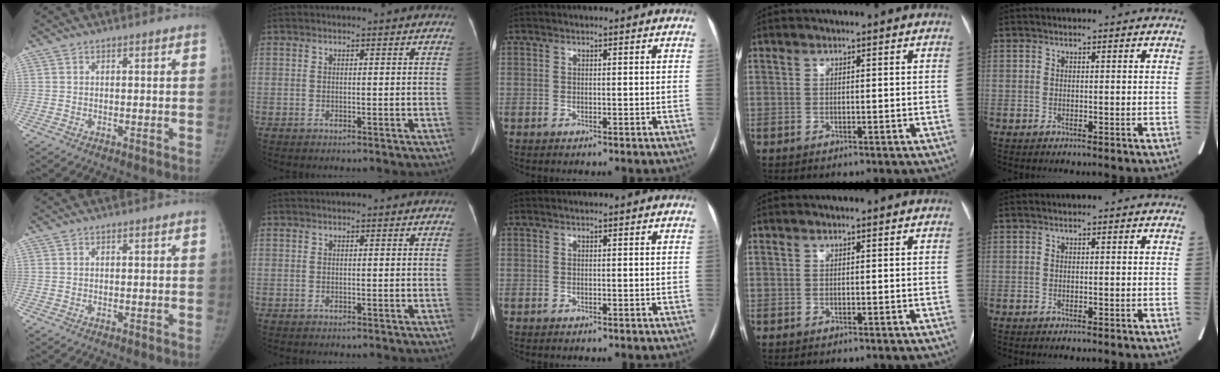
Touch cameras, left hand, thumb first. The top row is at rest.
{}